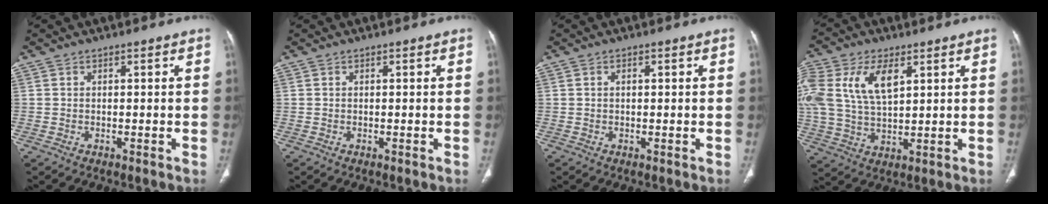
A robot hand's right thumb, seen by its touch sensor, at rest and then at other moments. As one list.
[{"total": 0.0}, {"total": 0.7, "force": [0.2, 0.4, 0.6], "torque": [-0.015, 0.005, 0.004]}, {"total": 16.2, "force": [5.6, 9.0, 12.2], "torque": [-0.273, -0.001, 0.107]}]